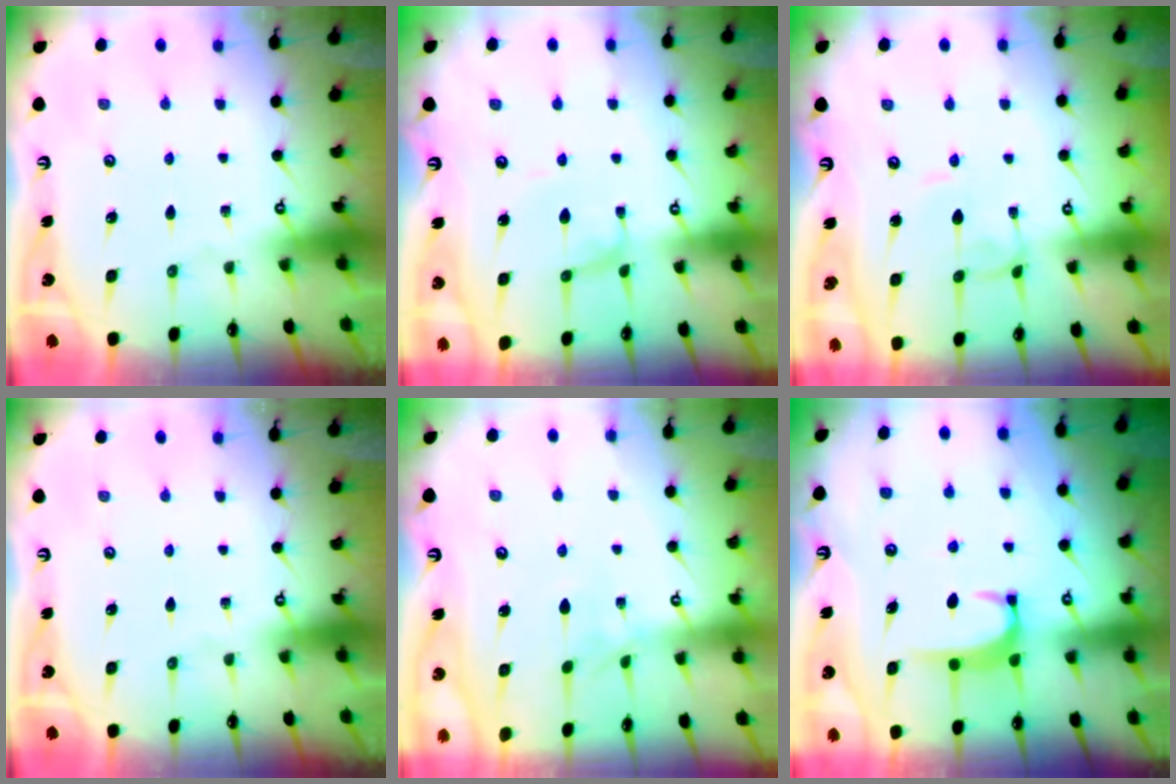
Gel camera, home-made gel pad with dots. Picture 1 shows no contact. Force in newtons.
{"total": 0.0}
{"total": 1.9, "press": 1.9, "slide": 0.3}
{"total": 0.0}
{"total": 3.2, "press": 3.2, "slide": 0.4}
{"total": 1.8, "press": 1.7, "slide": 0.5}